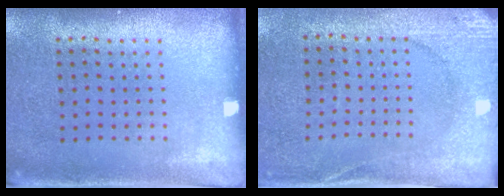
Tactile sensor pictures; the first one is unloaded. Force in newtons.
{"total": 2.6, "press": 2.5, "slide": 0.7}